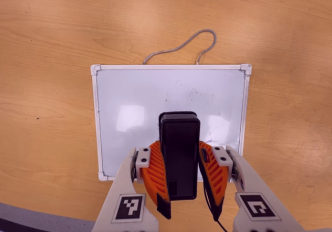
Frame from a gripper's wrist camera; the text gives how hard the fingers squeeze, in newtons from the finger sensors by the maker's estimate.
{"total": 8.2, "left": 7.3, "right": 9.2}